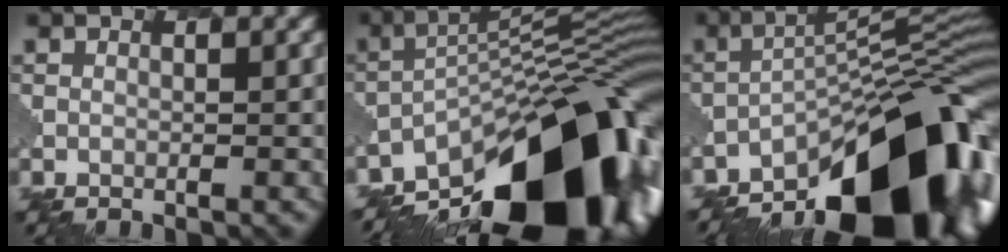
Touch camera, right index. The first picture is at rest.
{"total": 18.4, "force": [-11.1, 6.9, 12.9], "torque": [-0.184, 0.005, -0.186]}
{"total": 16.6, "force": [-10.9, 5.9, 11.0], "torque": [-0.140, 0.011, -0.179]}